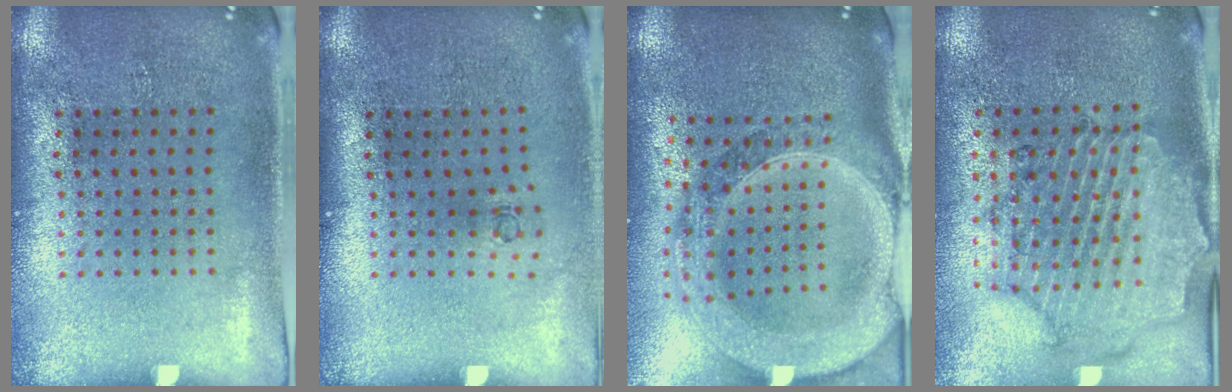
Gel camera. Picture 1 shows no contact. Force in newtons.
{"total": 0.7, "press": 0.3, "slide": 0.6}
{"total": 3.1, "press": 2.6, "slide": 1.7}
{"total": 1.2, "press": 1.1, "slide": 0.3}